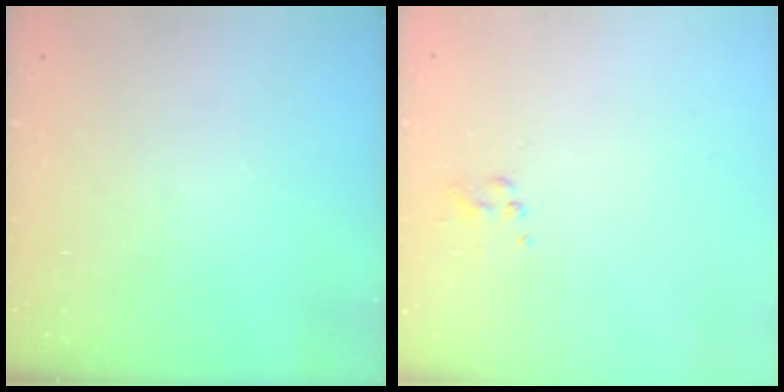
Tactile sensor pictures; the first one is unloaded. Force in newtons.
{"total": 3.0, "press": 2.9, "slide": 0.8}